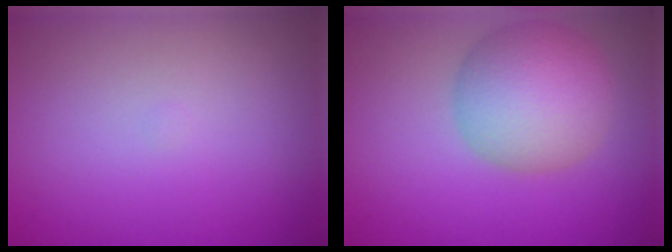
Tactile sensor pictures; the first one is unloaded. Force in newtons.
{"total": 7.0, "press": 7.0, "slide": 0.3}